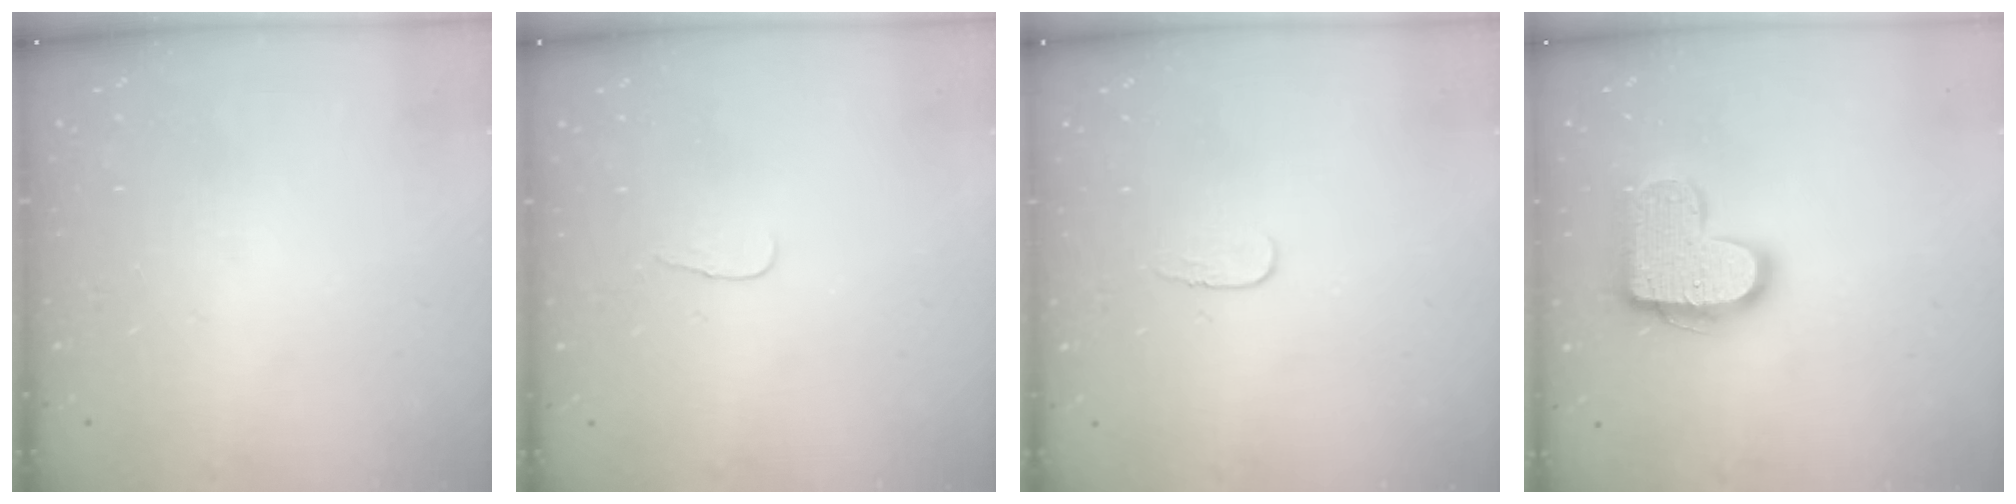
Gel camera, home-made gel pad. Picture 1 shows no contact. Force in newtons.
{"total": 2.8, "press": 2.8, "slide": 0.3}
{"total": 3.7, "press": 3.7, "slide": 0.4}
{"total": 15.5, "press": 15.4, "slide": 1.0}